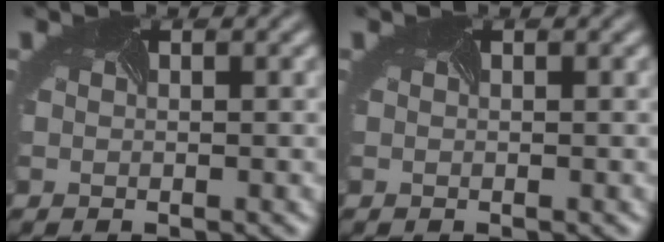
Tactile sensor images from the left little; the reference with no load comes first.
{"total": 0.0}